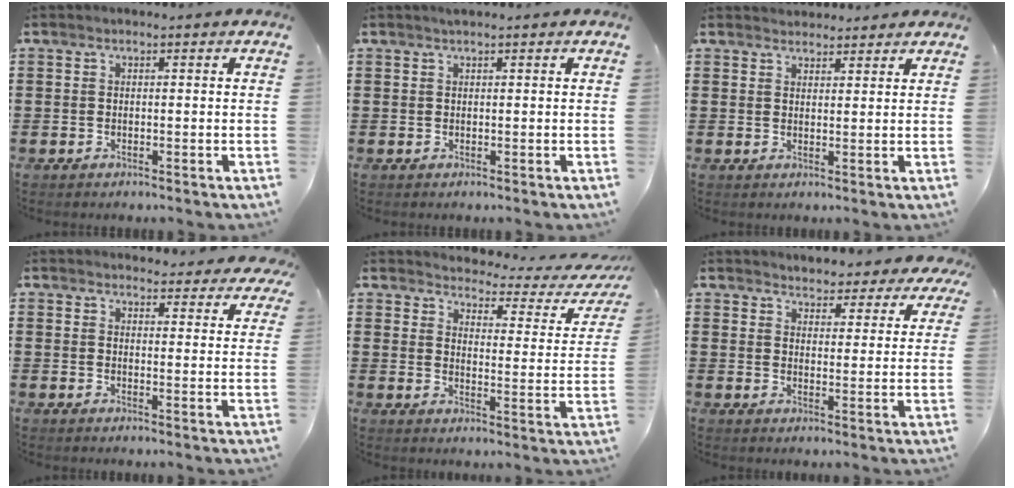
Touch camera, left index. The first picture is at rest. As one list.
[{"total": 0.6, "force": [0.5, 0.0, 0.4], "torque": [-0.008, 0.000, 0.010]}, {"total": 2.2, "force": [2.1, 0.5, -0.1], "torque": [-0.003, 0.000, 0.042]}, {"total": 3.9, "force": [3.8, 0.7, 0.5], "torque": [-0.015, -0.014, 0.070]}, {"total": 2.6, "force": [2.5, 0.3, 0.6], "torque": [-0.025, -0.029, 0.032]}, {"total": 3.8, "force": [3.8, 0.4, -0.3], "torque": [-0.008, -0.022, 0.065]}]